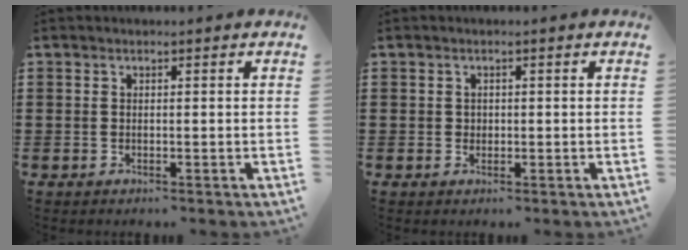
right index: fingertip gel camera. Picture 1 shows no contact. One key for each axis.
{"total": 0.8, "fx": 0.2, "fy": 0.7, "fz": 0.2, "tx": -0.005, "ty": 0.003, "tz": 0.005}